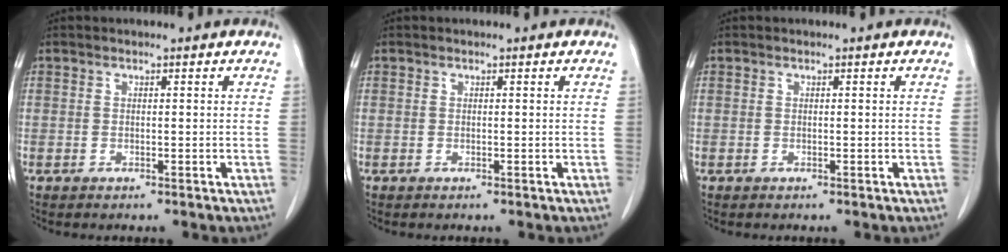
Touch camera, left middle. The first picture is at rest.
{"total": 0.0}
{"total": 0.0}